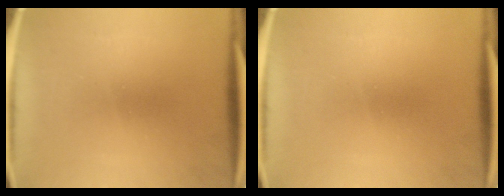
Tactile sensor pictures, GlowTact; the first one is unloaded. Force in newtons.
{"total": 0.0}